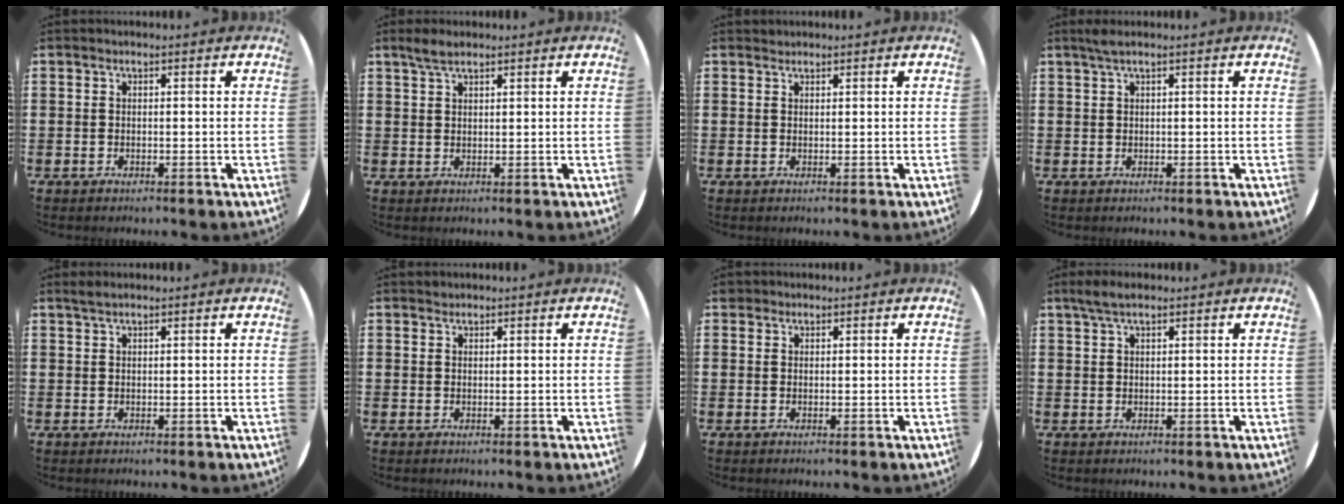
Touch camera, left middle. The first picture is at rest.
{"total": 2.5, "force": [2.0, 0.7, 1.2], "torque": [-0.019, 0.001, 0.036]}
{"total": 0.5, "force": [0.5, 0.1, -0.1], "torque": [0.003, 0.003, 0.009]}
{"total": 1.1, "force": [0.6, 0.0, 0.9], "torque": [-0.016, 0.003, 0.010]}
{"total": 1.0, "force": [0.9, 0.1, 0.5], "torque": [-0.010, 0.002, 0.016]}
{"total": 0.6, "force": [0.5, 0.2, -0.1], "torque": [0.002, 0.004, 0.010]}
{"total": 0.8, "force": [0.7, 0.4, 0.0], "torque": [-0.001, 0.002, 0.014]}
{"total": 2.3, "force": [1.7, 0.5, 1.4], "torque": [-0.031, 0.005, 0.030]}